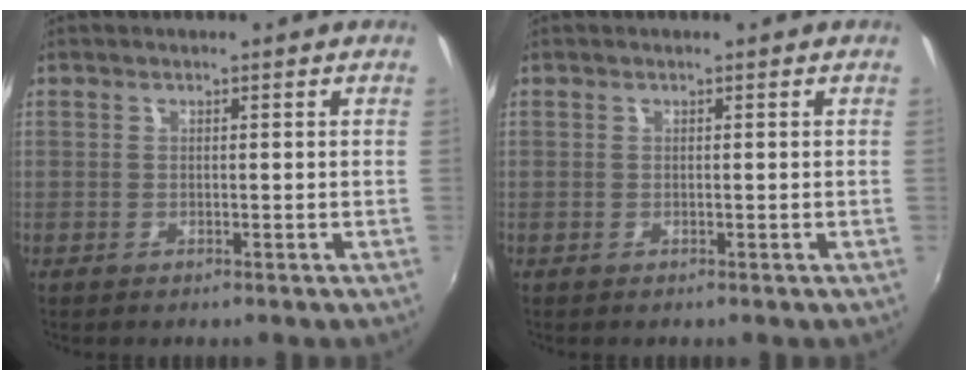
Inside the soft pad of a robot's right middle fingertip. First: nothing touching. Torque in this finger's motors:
{"motor_torque": [0.00, 0.00, 0.00, 0.00]}